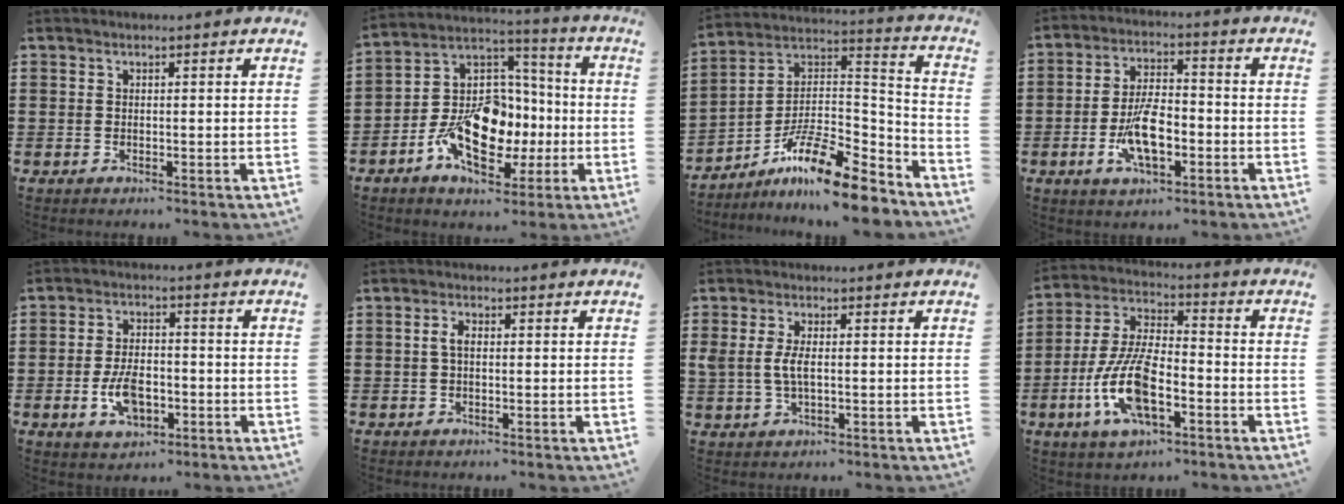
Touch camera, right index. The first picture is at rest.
{"total": 14.7, "force": [-4.5, 10.2, 9.6], "torque": [-0.198, 0.001, -0.080]}
{"total": 13.7, "force": [-10.5, 3.0, 8.3], "torque": [-0.144, 0.027, -0.195]}
{"total": 8.9, "force": [-2.8, 3.8, 7.6], "torque": [-0.156, -0.002, -0.052]}
{"total": 6.7, "force": [-2.0, 3.6, 5.2], "torque": [-0.115, 0.004, -0.040]}
{"total": 2.2, "force": [0.1, 1.0, 1.9], "torque": [-0.046, 0.002, -0.003]}
{"total": 3.8, "force": [0.1, 1.7, 3.4], "torque": [-0.089, -0.003, -0.007]}
{"total": 11.4, "force": [-4.1, 4.7, 9.5], "torque": [-0.223, -0.006, -0.081]}